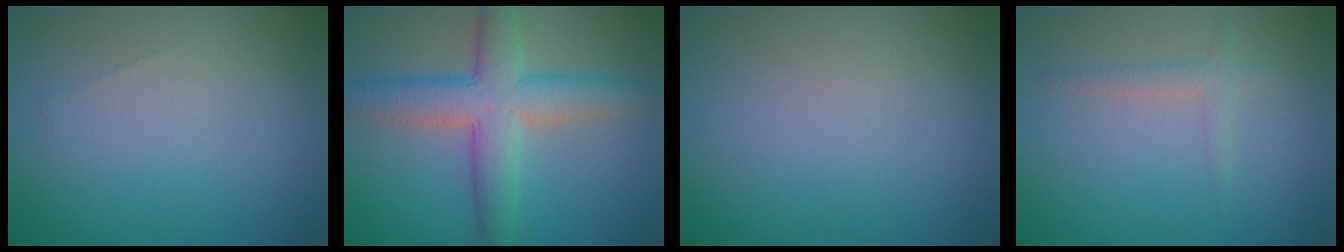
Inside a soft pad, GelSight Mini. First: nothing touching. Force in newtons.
{"total": 6.5, "press": 6.5, "slide": 0.3}
{"total": 0.0}
{"total": 1.3, "press": 1.3, "slide": 0.0}